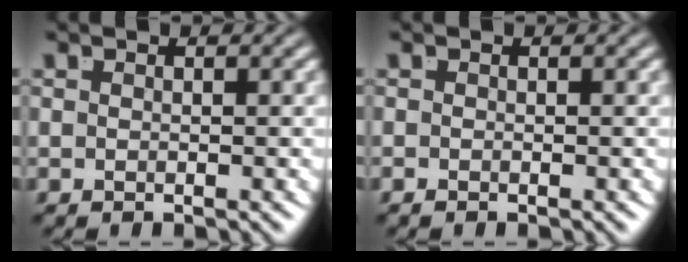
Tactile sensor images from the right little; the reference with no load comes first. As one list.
[{"total": 0.6, "force": [-0.5, -0.3, 0.1], "torque": [-0.001, -0.005, -0.006]}]